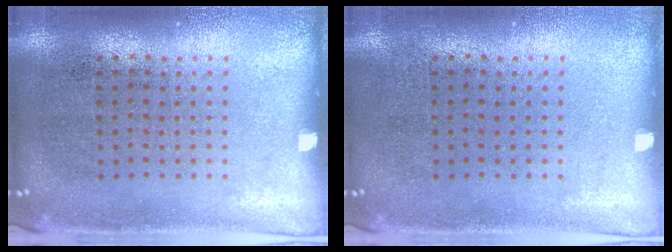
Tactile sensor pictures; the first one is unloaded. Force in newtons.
{"total": 0.0}